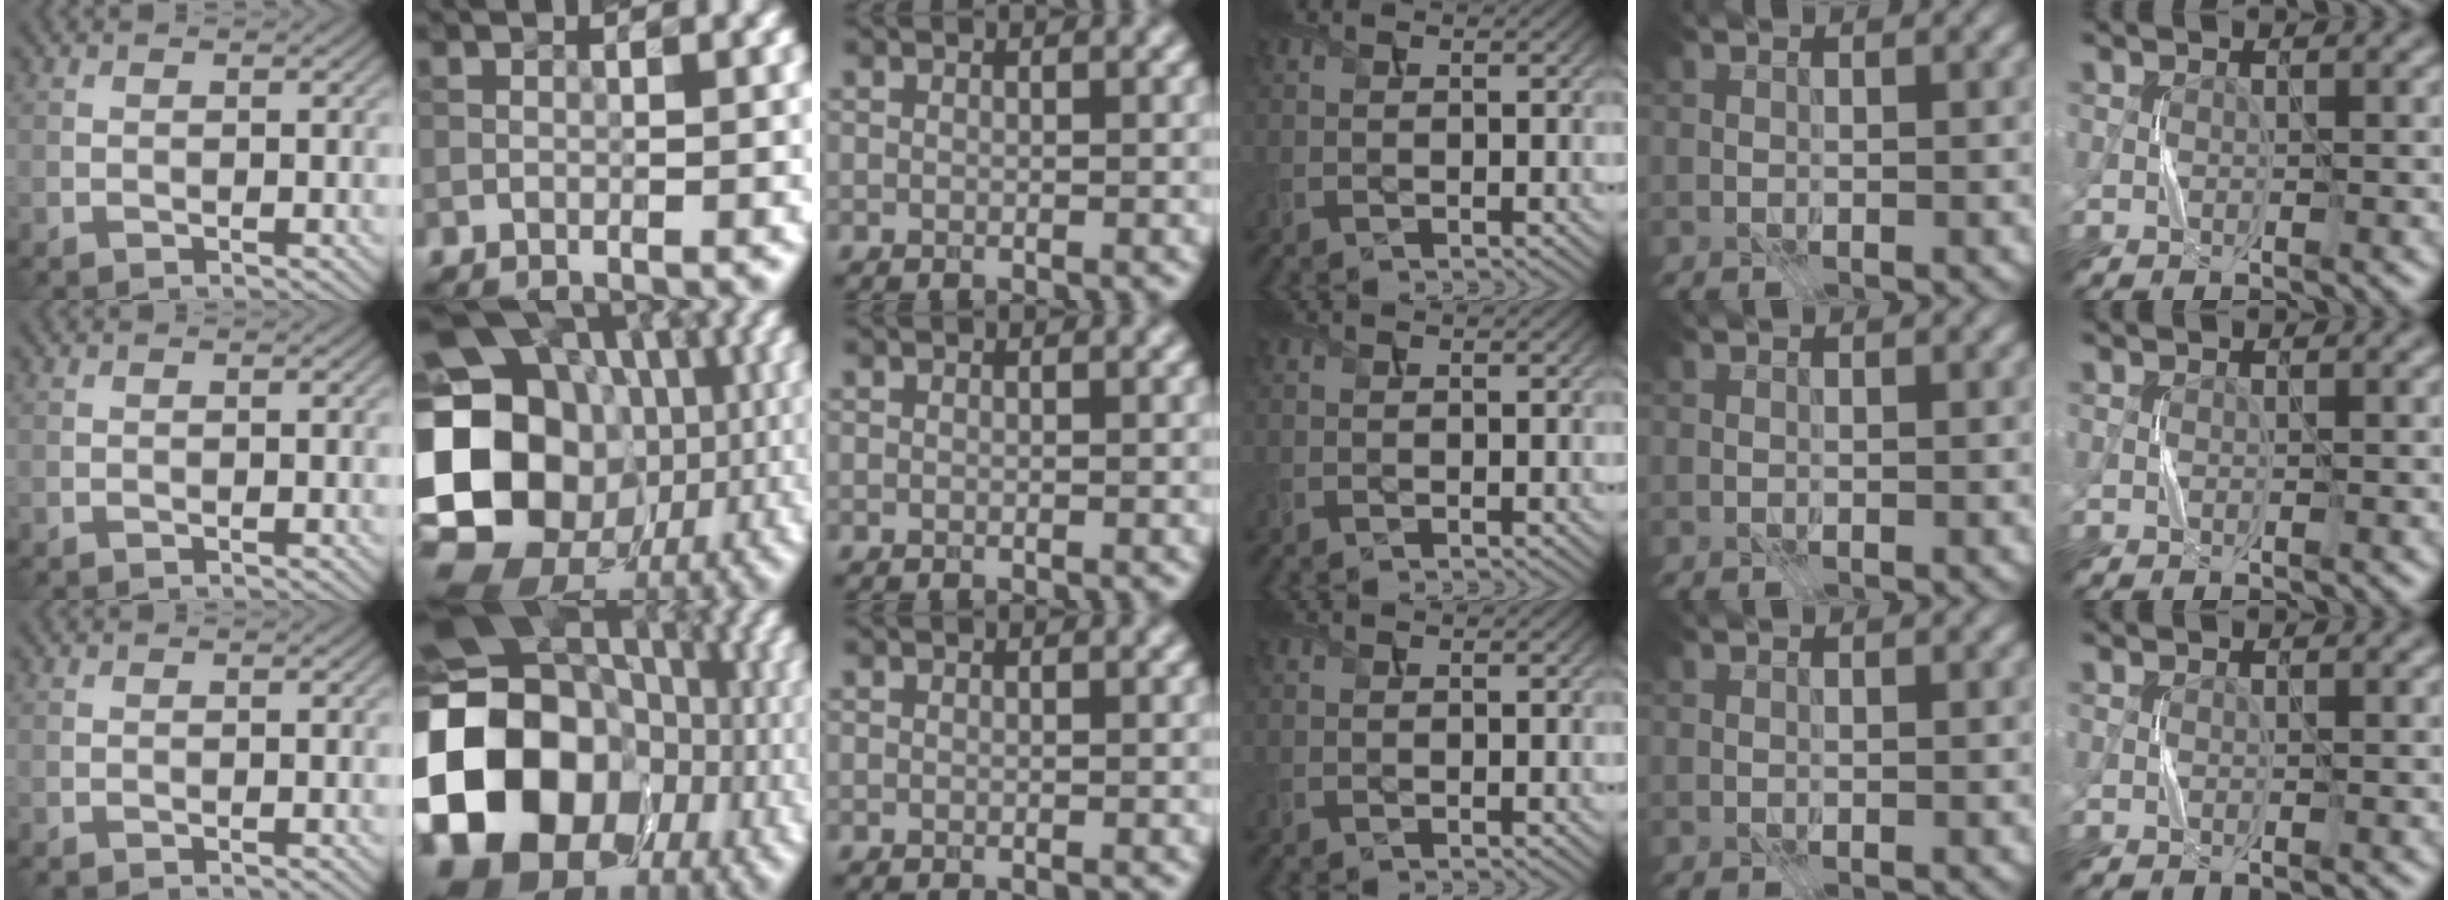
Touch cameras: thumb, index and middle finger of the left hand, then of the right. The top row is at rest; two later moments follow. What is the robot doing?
{"motion": "press", "object": "sticker"}